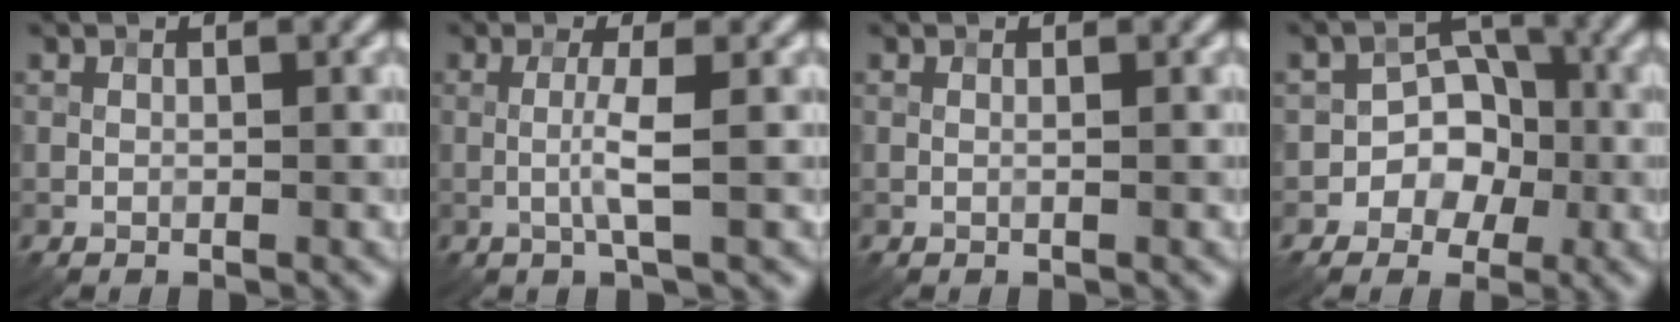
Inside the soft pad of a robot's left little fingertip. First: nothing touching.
{"total": 2.4, "force": [-0.2, 0.0, 2.4], "torque": [-0.051, -0.001, -0.007]}
{"total": 0.0}
{"total": 4.4, "force": [-1.4, 3.6, 2.0], "torque": [0.006, 0.010, -0.037]}